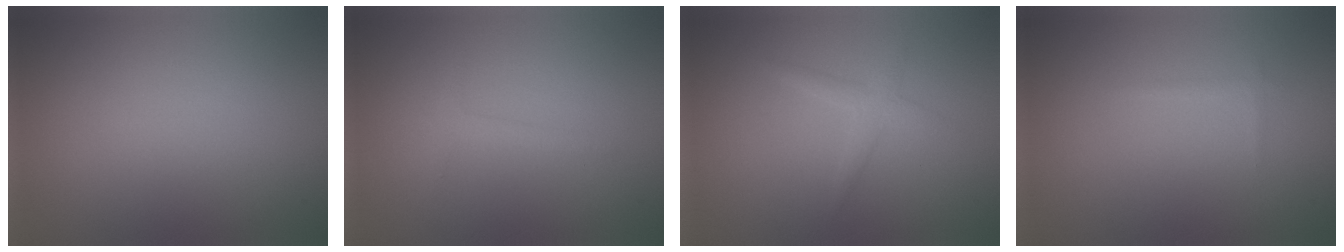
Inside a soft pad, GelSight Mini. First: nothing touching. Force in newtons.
{"total": 1.1, "press": 1.1, "slide": 0.1}
{"total": 1.6, "press": 1.6, "slide": 0.0}
{"total": 0.5, "press": 0.5, "slide": 0.1}